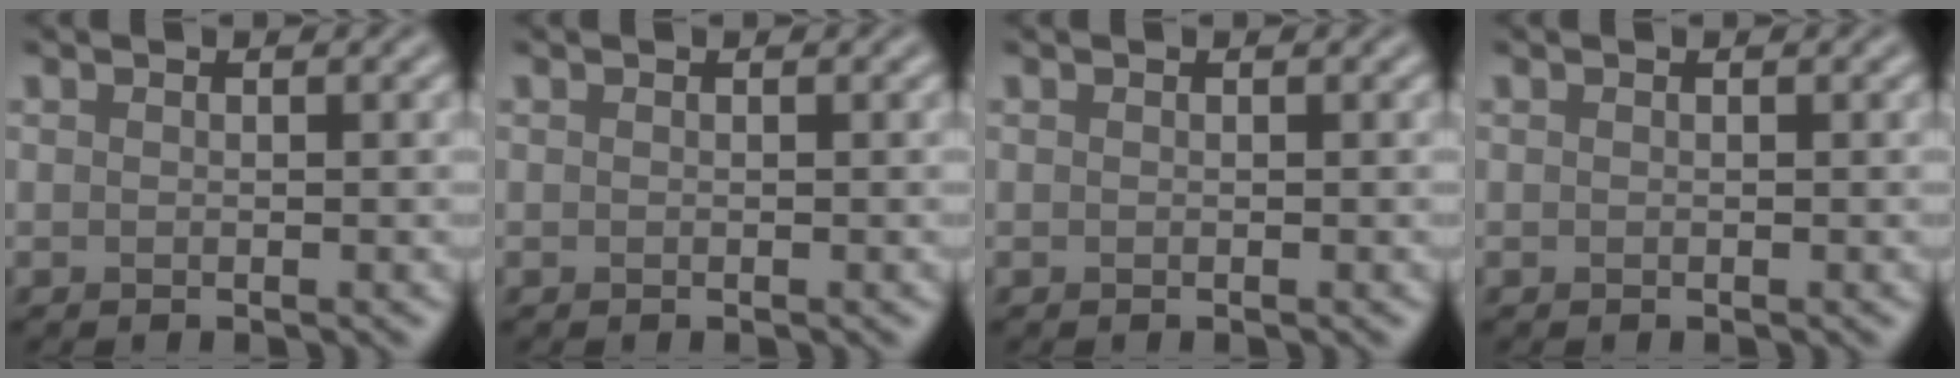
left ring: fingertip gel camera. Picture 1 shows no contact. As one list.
[{"total": 0.0}, {"total": 0.0}, {"total": 0.0}]